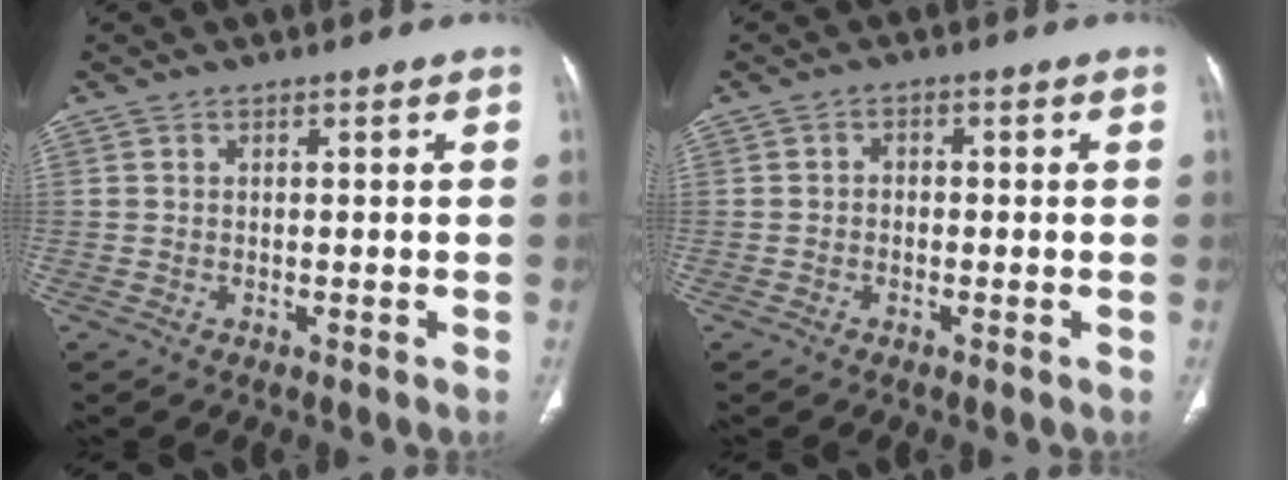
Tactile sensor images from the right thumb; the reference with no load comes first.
{"total": 1.4, "force": [-0.4, 1.1, 0.6], "torque": [-0.001, 0.006, -0.012]}